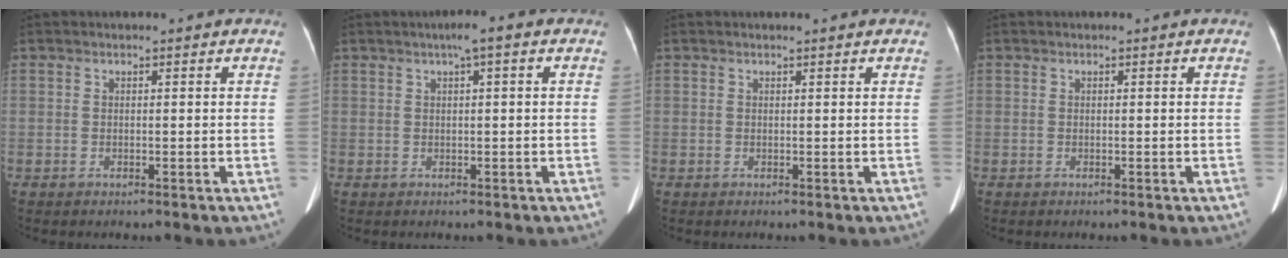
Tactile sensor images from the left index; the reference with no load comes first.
{"total": 2.6, "force": [1.0, 0.2, 2.4], "torque": [-0.037, 0.010, 0.013]}
{"total": 1.5, "force": [1.4, 0.0, 0.6], "torque": [-0.011, 0.012, 0.016]}
{"total": 0.0}